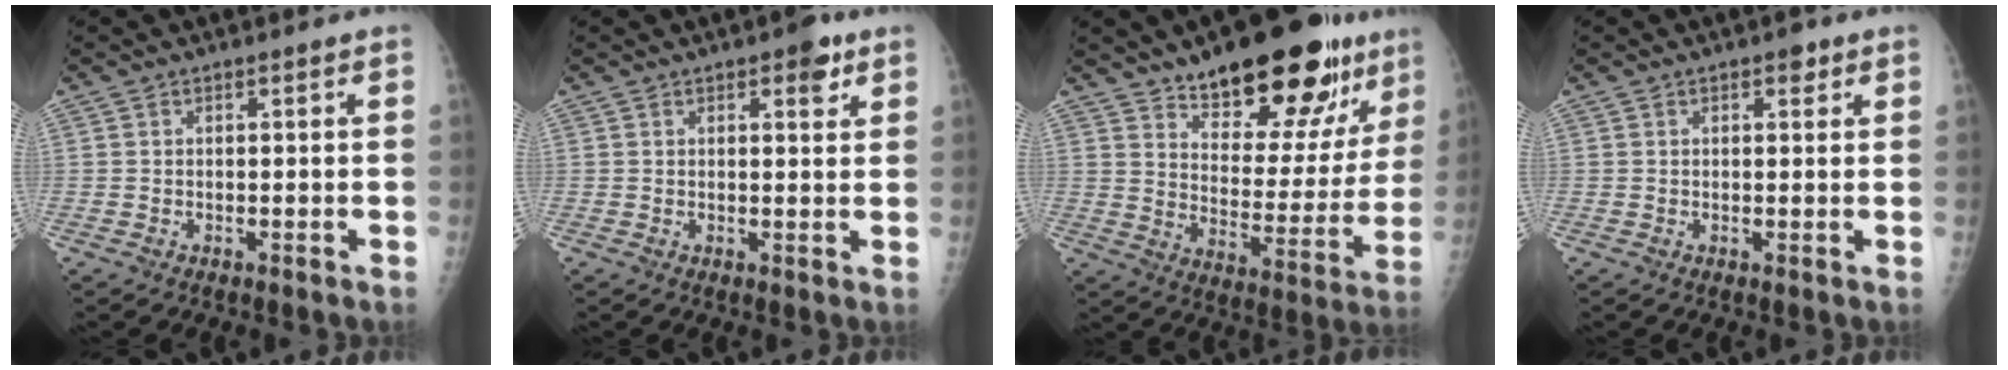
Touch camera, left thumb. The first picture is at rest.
{"total": 3.8, "force": [2.1, 1.6, 2.7], "torque": [-0.022, -0.007, 0.022]}
{"total": 22.0, "force": [15.2, 8.8, 13.2], "torque": [-0.141, -0.081, 0.227]}
{"total": 1.7, "force": [1.0, 0.9, 0.9], "torque": [-0.003, -0.003, 0.011]}